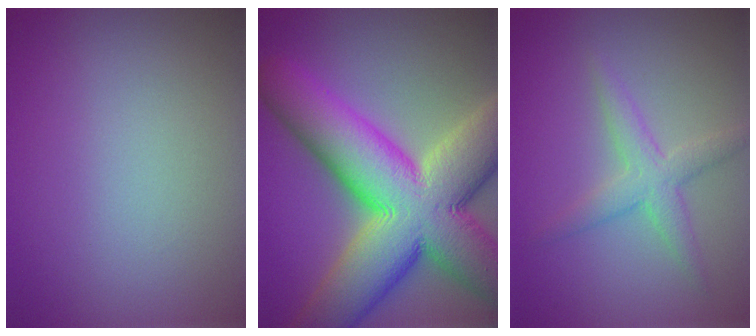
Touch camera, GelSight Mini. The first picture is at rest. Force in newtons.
{"total": 17.0, "press": 17.0, "slide": 1.0}
{"total": 2.8, "press": 2.8, "slide": 0.0}